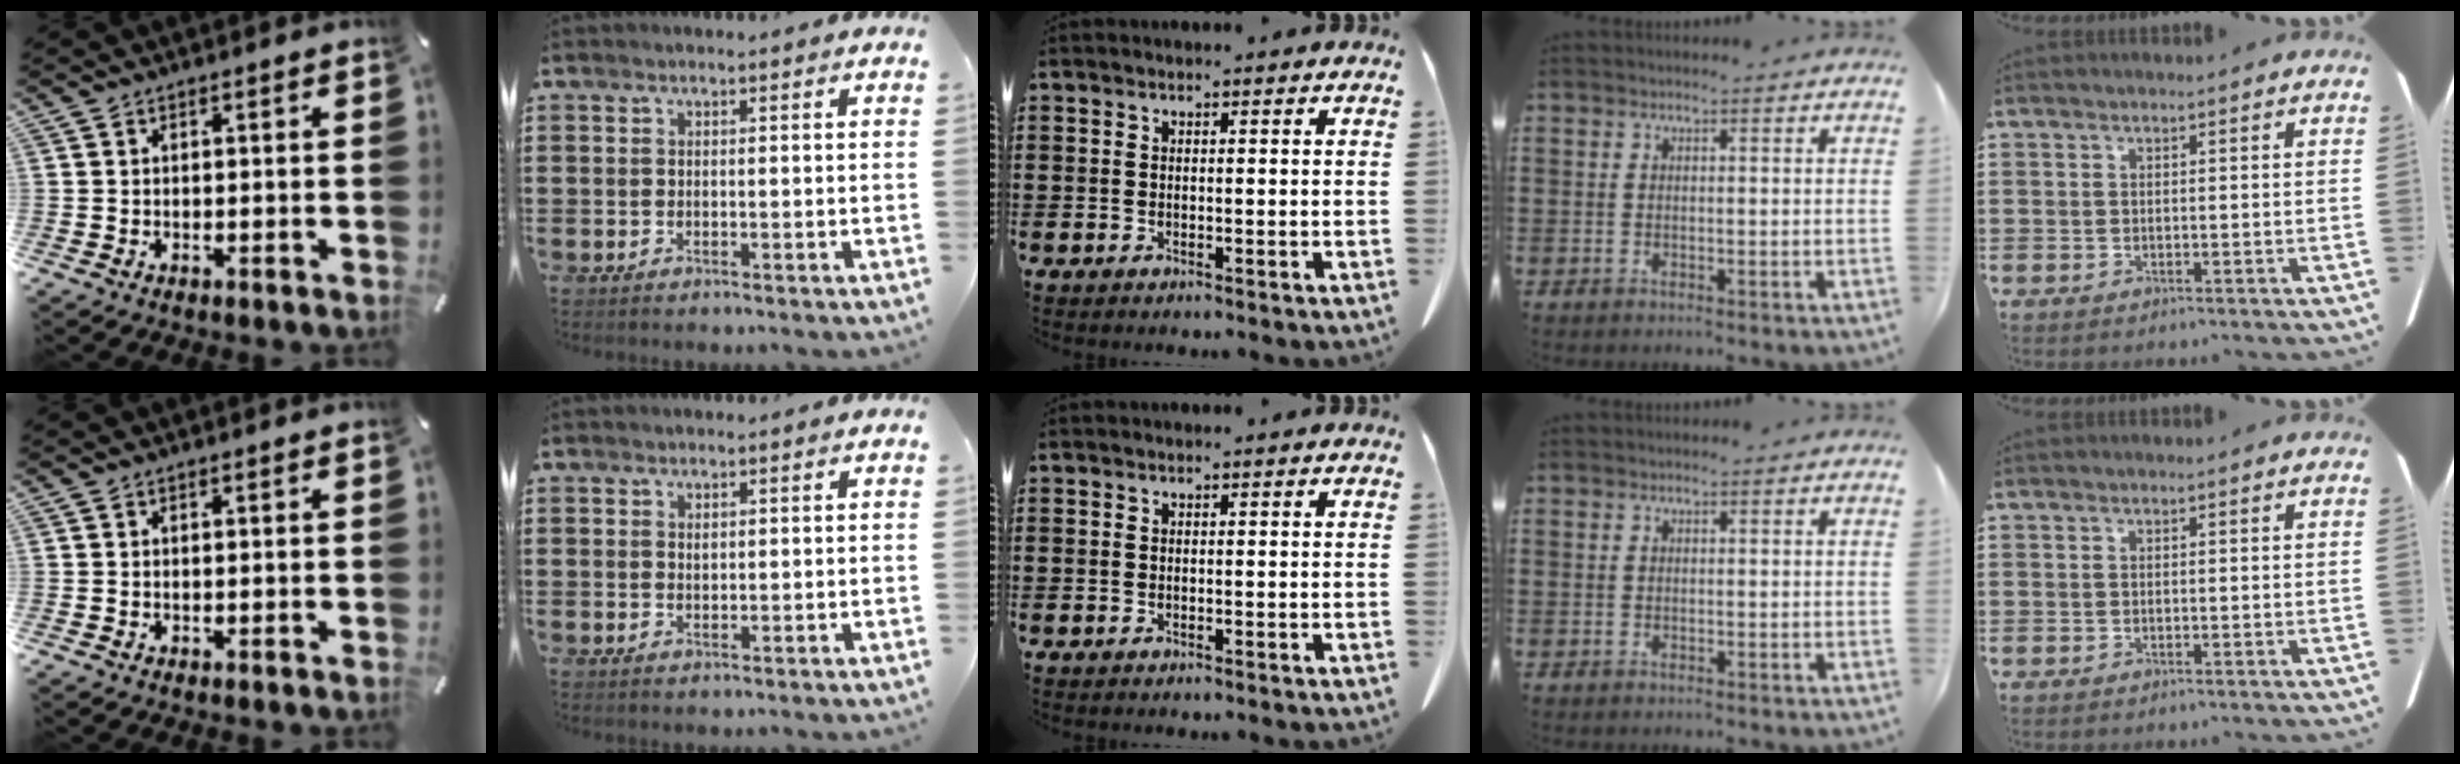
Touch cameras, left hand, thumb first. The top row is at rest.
{"index": {"total": 0.6, "force": [0.4, 0.4, 0.2], "torque": [-0.006, 0.002, 0.007]}}